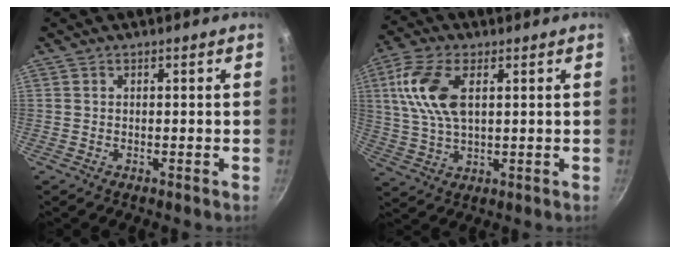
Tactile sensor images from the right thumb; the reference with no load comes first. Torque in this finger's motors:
{"motor_torque": [0.35, 2.59, 1.64, 0.33, 0.15]}